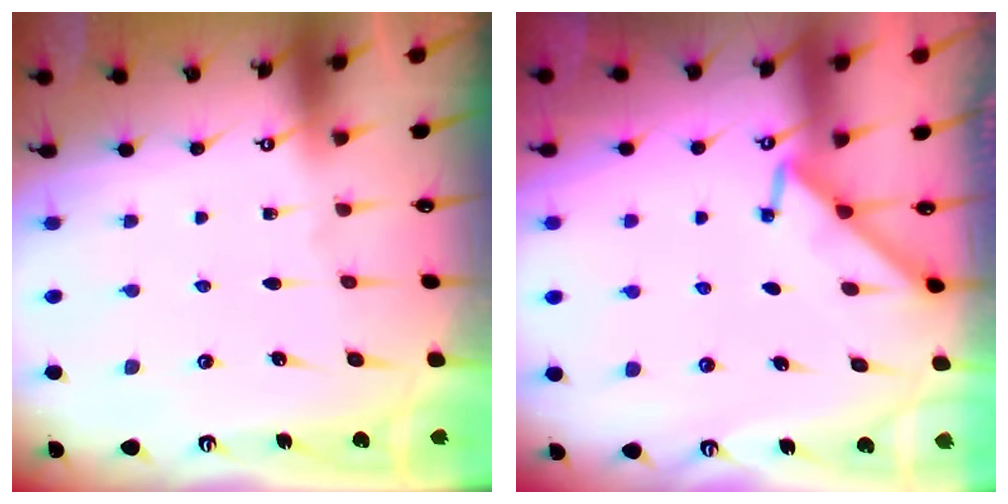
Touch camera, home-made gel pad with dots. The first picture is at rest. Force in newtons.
{"total": 3.3, "press": 3.2, "slide": 0.6}